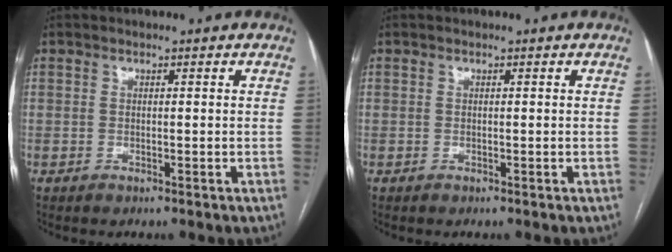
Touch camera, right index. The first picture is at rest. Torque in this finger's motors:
{"motor_torque": [0.04, 0.04, -0.01, 0.00]}